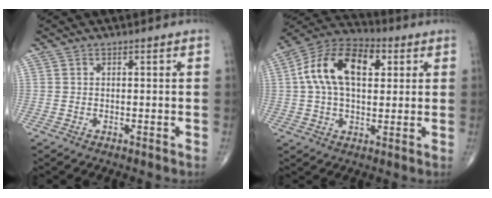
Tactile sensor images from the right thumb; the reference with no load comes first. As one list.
[{"total": 15.7, "force": [3.5, 9.1, 12.3], "torque": [-0.212, 0.024, 0.052]}]